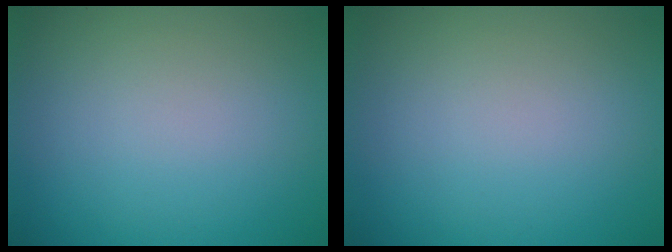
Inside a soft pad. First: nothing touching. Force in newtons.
{"total": 0.0}